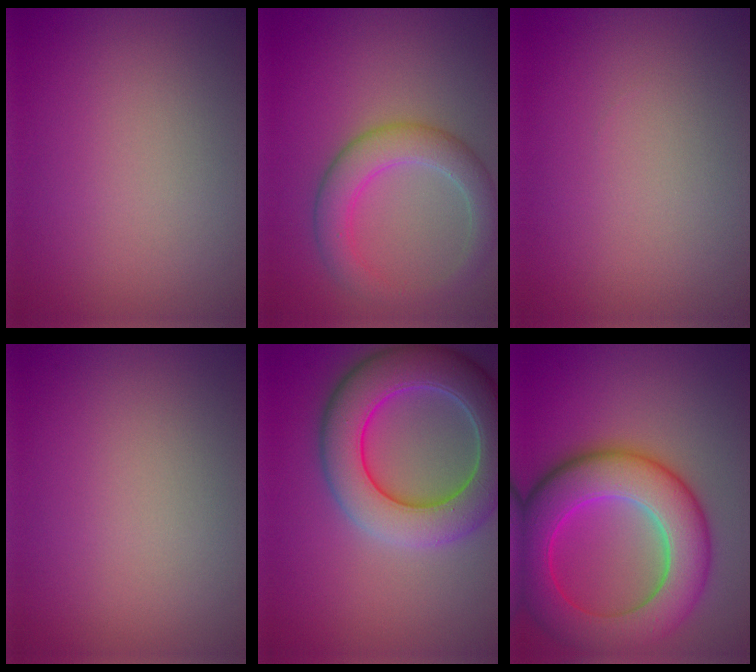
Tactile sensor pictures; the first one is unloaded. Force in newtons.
{"total": 4.4, "press": 4.4, "slide": 0.4}
{"total": 0.0}
{"total": 0.0}
{"total": 9.0, "press": 9.0, "slide": 0.3}
{"total": 10.1, "press": 10.1, "slide": 0.4}